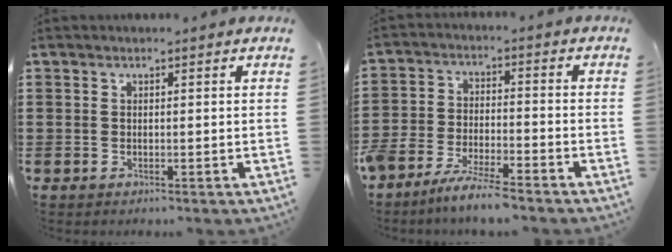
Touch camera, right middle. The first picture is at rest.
{"total": 6.3, "force": [-6.1, 0.0, 1.7], "torque": [-0.045, -0.006, -0.120]}